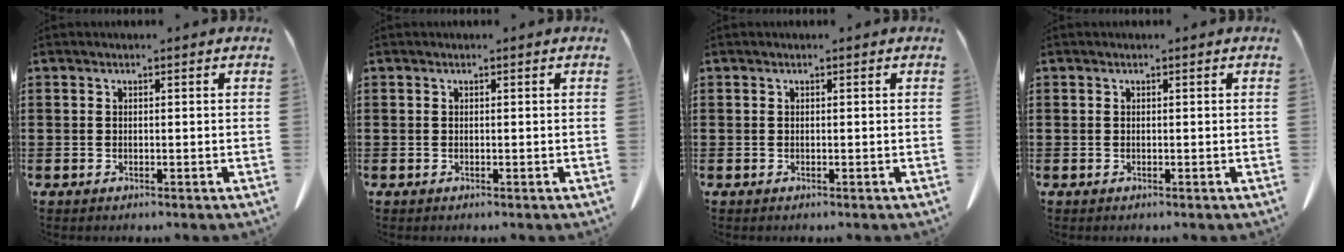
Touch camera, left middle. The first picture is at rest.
{"total": 0.0}
{"total": 0.0}
{"total": 0.0}